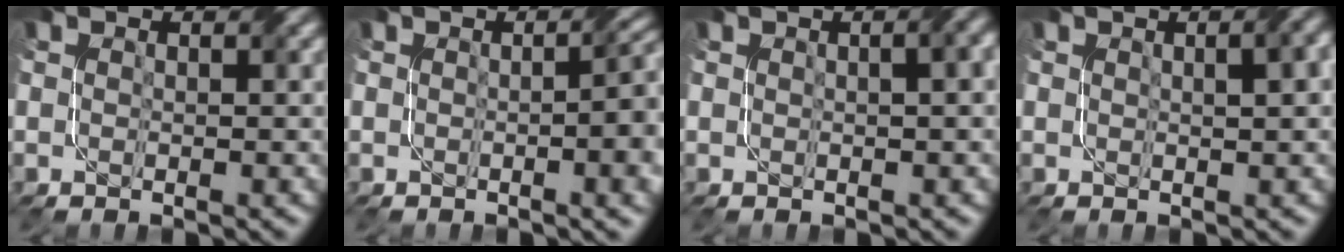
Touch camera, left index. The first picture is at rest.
{"total": 7.0, "force": [-0.2, 2.6, 6.5], "torque": [-0.041, 0.011, -0.004]}
{"total": 4.7, "force": [1.4, 2.2, 4.0], "torque": [-0.024, 0.031, -0.004]}
{"total": 4.4, "force": [1.4, 1.7, 3.8], "torque": [-0.027, 0.025, 0.003]}